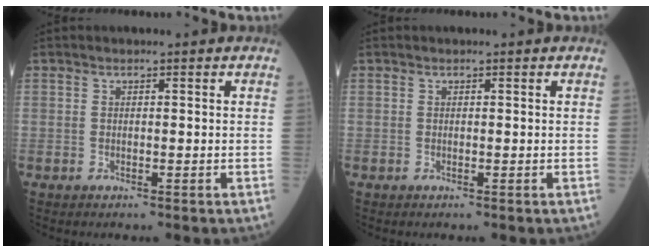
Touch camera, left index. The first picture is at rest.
{"total": 0.0}